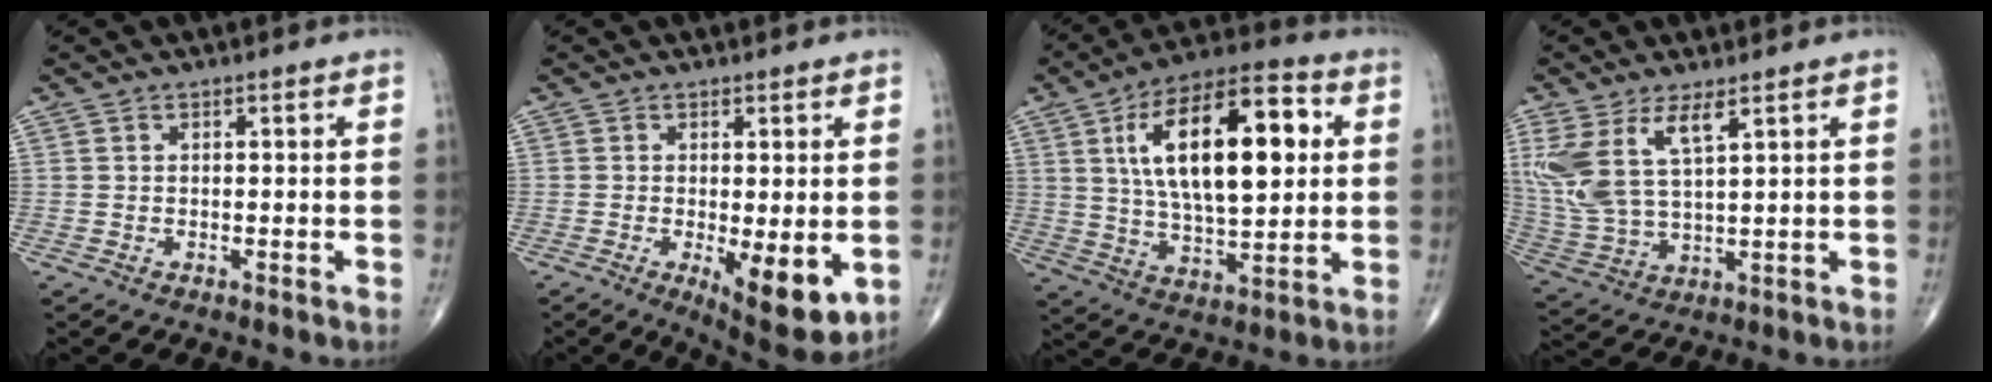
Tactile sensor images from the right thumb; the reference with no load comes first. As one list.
[{"total": 9.6, "force": [-2.1, 3.3, 8.8], "torque": [-0.122, -0.025, -0.023]}, {"total": 22.6, "force": [5.1, 9.9, 19.6], "torque": [-0.308, 0.004, 0.079]}, {"total": 12.5, "force": [5.4, 4.9, 10.1], "torque": [-0.234, -0.018, 0.122]}]